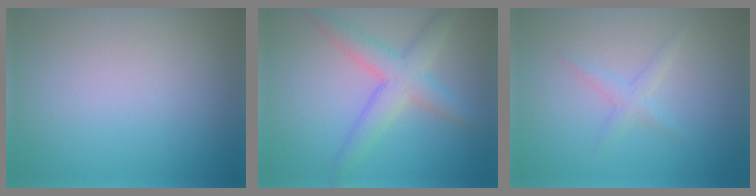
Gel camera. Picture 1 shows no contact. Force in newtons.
{"total": 4.5, "press": 4.5, "slide": 0.0}
{"total": 1.4, "press": 1.4, "slide": 0.0}